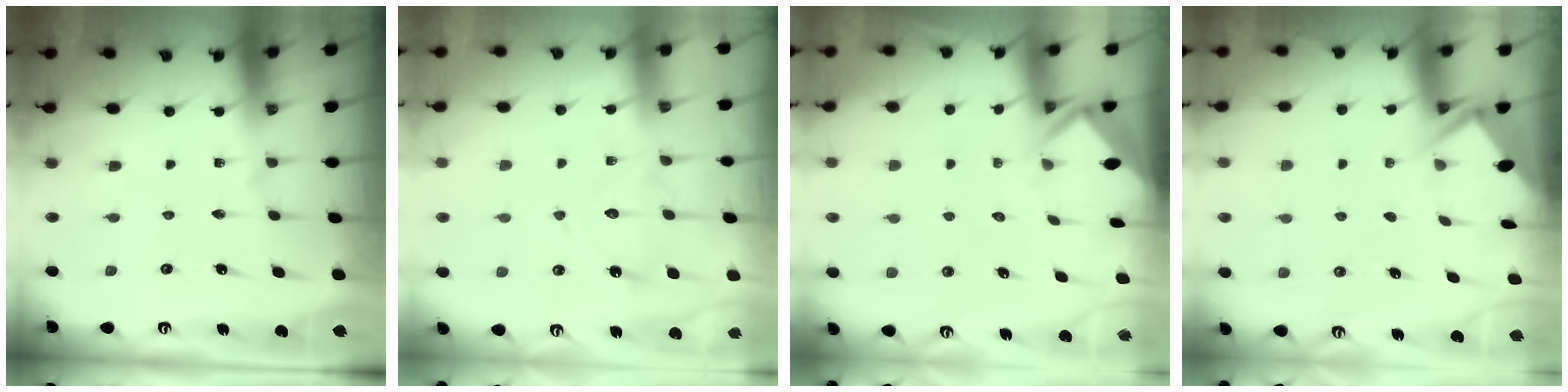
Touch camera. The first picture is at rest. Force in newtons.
{"total": 10.5, "press": 10.5, "slide": 0.3}
{"total": 3.0, "press": 3.0, "slide": 0.2}
{"total": 2.8, "press": 2.8, "slide": 0.4}